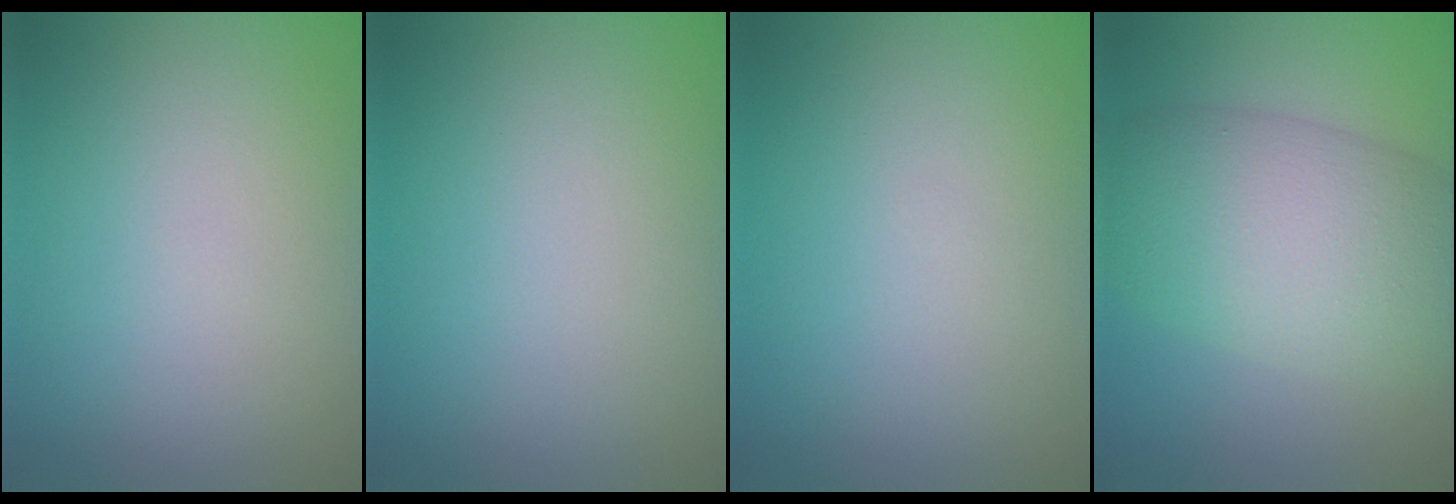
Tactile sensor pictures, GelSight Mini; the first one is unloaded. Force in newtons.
{"total": 0.0}
{"total": 0.0}
{"total": 9.0, "press": 9.0, "slide": 0.6}